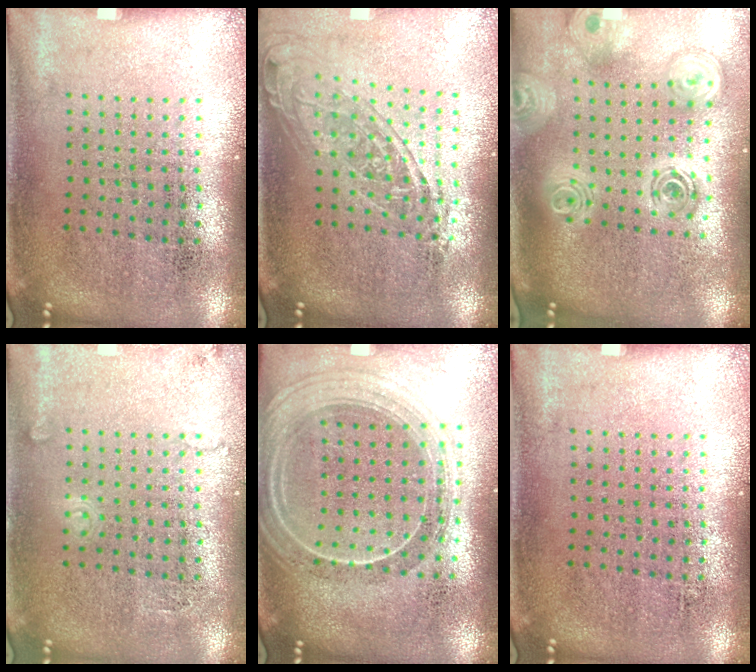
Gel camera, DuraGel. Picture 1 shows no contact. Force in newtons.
{"total": 1.5, "press": 1.2, "slide": 0.9}
{"total": 2.6, "press": 1.9, "slide": 1.7}
{"total": 1.3, "press": 1.3, "slide": 0.1}
{"total": 2.2, "press": 2.0, "slide": 1.1}
{"total": 0.0}